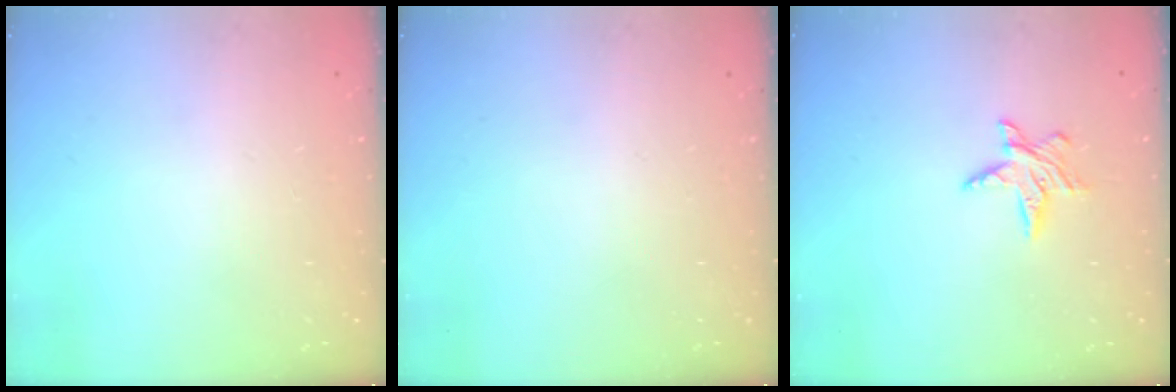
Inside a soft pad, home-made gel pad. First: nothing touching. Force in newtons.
{"total": 0.0}
{"total": 6.4, "press": 6.4, "slide": 0.4}